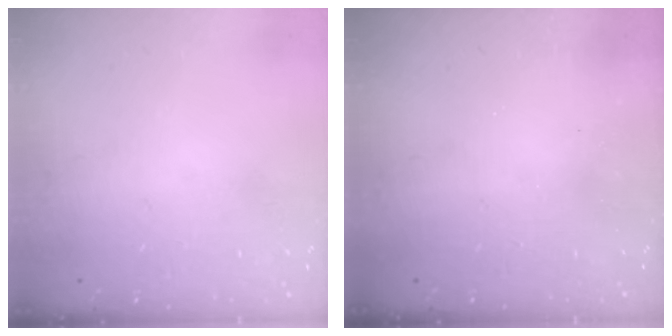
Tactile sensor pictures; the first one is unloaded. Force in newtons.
{"total": 2.4, "press": 2.3, "slide": 0.8}